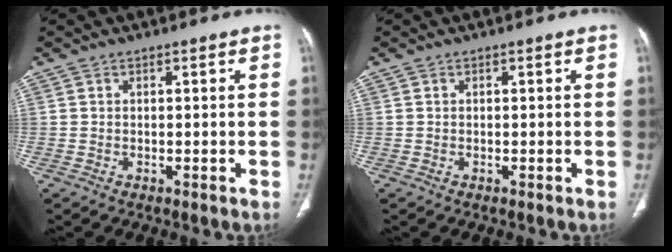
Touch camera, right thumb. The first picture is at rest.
{"total": 0.0}